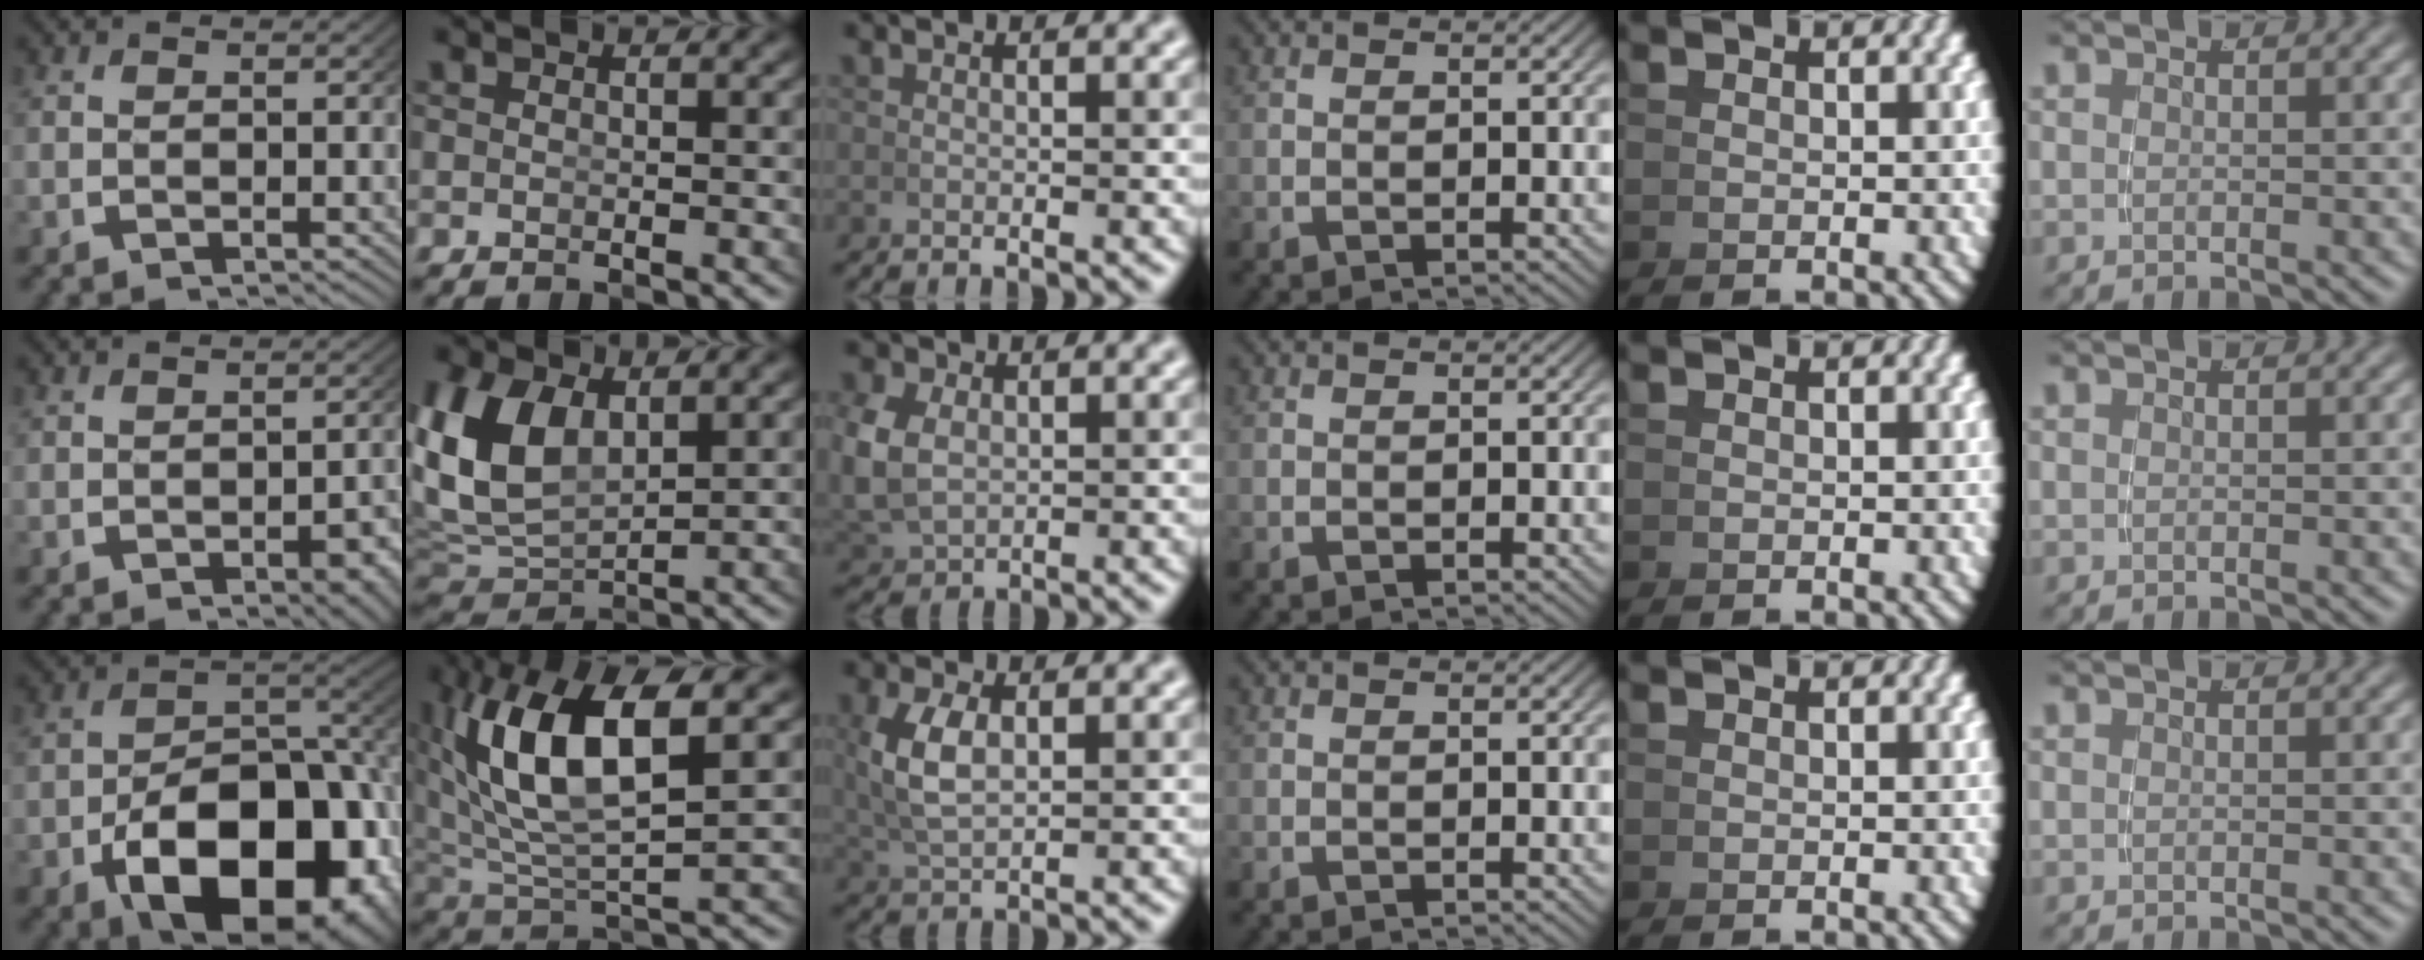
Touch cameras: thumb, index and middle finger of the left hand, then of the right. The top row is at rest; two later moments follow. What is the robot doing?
{"motion": "lift_and_place", "object": "bowl"}